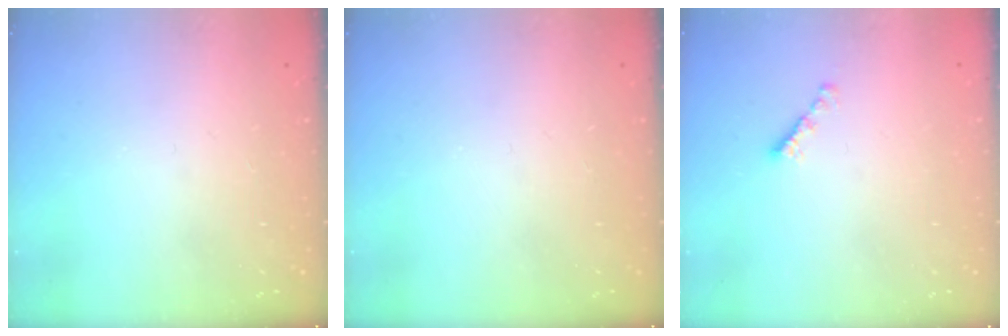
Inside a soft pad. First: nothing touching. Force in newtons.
{"total": 0.0}
{"total": 2.2, "press": 2.1, "slide": 0.7}